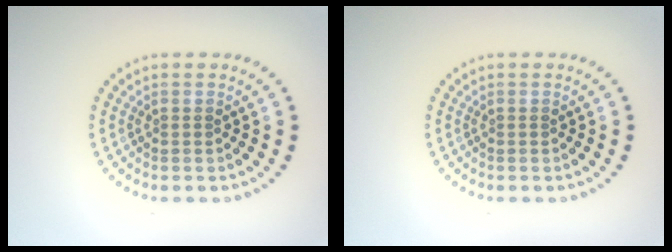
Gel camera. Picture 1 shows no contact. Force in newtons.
{"total": 0.0}